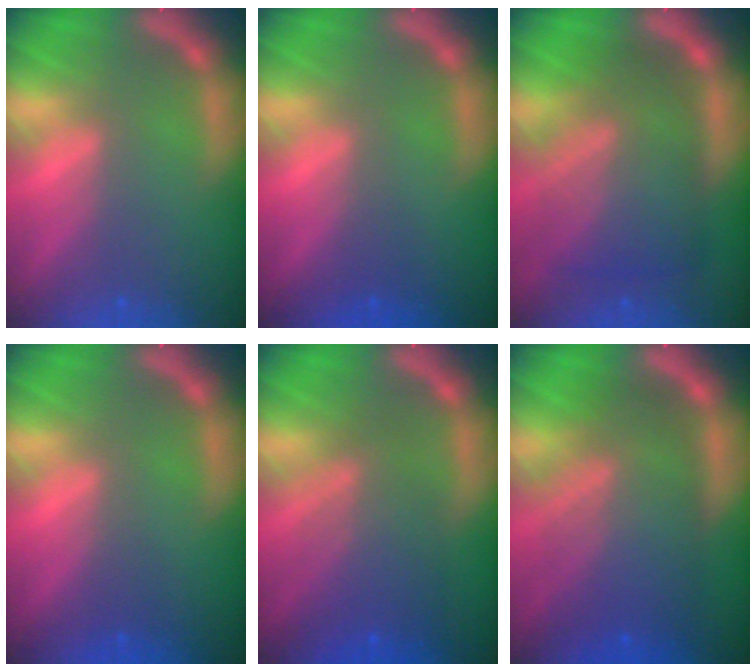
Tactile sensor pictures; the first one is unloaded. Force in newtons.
{"total": 1.0}
{"total": 9.5}
{"total": 1.0}
{"total": 6.5}
{"total": 10.0}